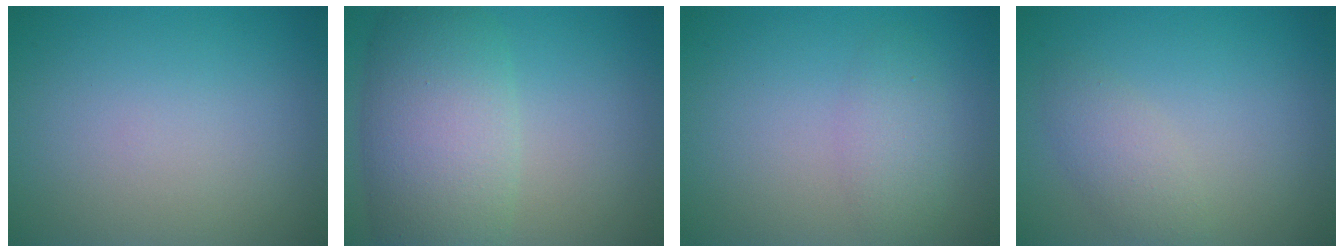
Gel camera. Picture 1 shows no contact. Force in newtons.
{"total": 8.1, "press": 8.1, "slide": 0.4}
{"total": 2.2, "press": 2.2, "slide": 0.1}
{"total": 2.1, "press": 2.1, "slide": 0.1}